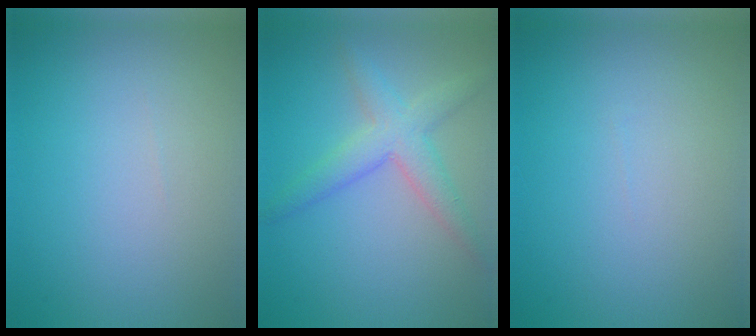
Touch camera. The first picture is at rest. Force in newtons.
{"total": 3.8, "press": 3.8, "slide": 0.1}
{"total": 0.0}